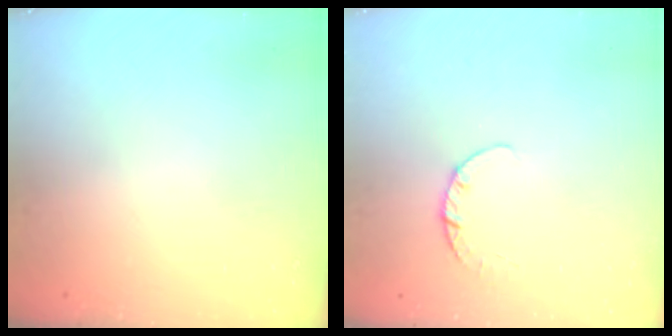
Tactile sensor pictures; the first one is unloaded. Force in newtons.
{"total": 2.7, "press": 2.7, "slide": 0.4}